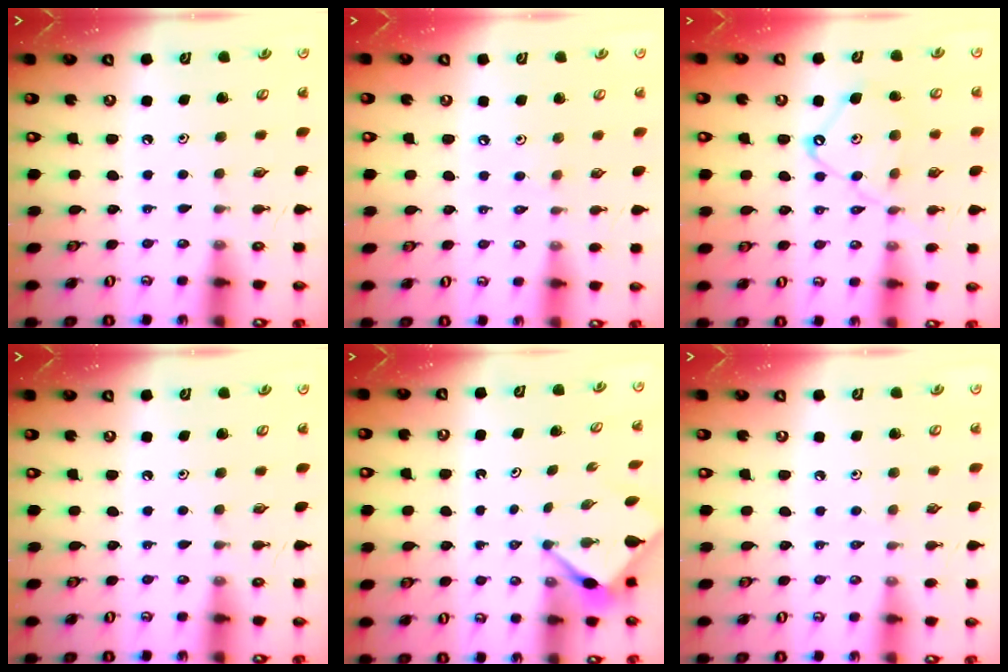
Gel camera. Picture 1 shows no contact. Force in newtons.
{"total": 1.9, "press": 1.8, "slide": 0.5}
{"total": 11.1, "press": 11.1, "slide": 1.0}
{"total": 0.0}
{"total": 3.0, "press": 2.9, "slide": 0.3}
{"total": 3.6, "press": 3.5, "slide": 0.7}